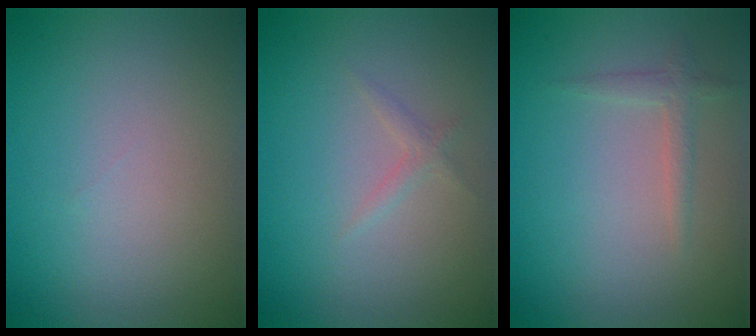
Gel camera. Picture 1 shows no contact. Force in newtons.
{"total": 0.9, "press": 0.9, "slide": 0.0}
{"total": 1.3, "press": 1.3, "slide": 0.1}